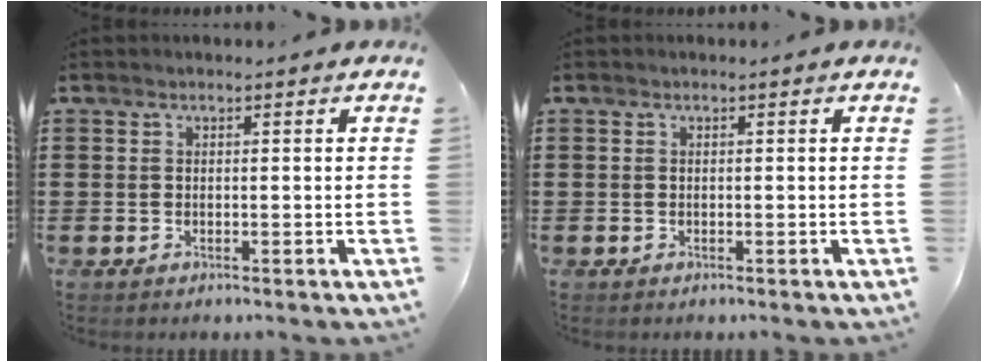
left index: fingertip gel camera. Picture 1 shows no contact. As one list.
[{"total": 0.0}]